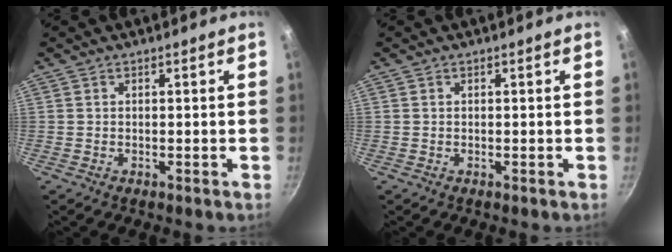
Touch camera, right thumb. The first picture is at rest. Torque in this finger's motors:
{"motor_torque": [0.27, 0.30, -0.02, 0.01, 0.00]}